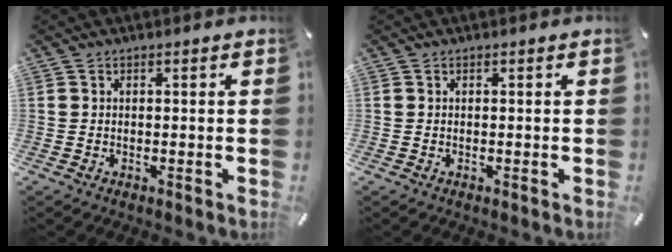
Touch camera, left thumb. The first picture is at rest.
{"total": 0.0}